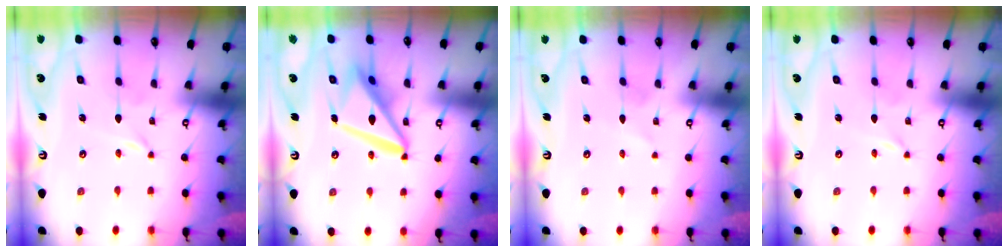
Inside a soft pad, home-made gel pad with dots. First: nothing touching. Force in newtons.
{"total": 16.5, "press": 16.4, "slide": 1.9}
{"total": 1.6, "press": 1.6, "slide": 0.1}
{"total": 0.0}